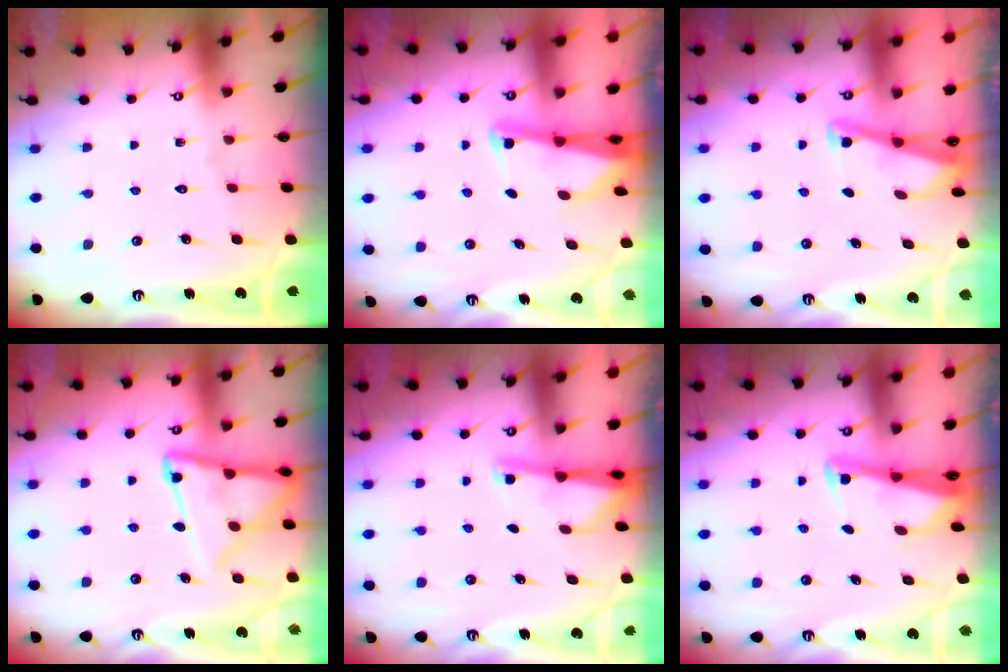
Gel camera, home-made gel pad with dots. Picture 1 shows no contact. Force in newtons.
{"total": 2.6, "press": 2.6, "slide": 0.3}
{"total": 2.8, "press": 2.8, "slide": 0.3}
{"total": 13.1, "press": 13.1, "slide": 1.4}
{"total": 2.9, "press": 2.8, "slide": 0.5}
{"total": 2.9, "press": 2.9, "slide": 0.3}